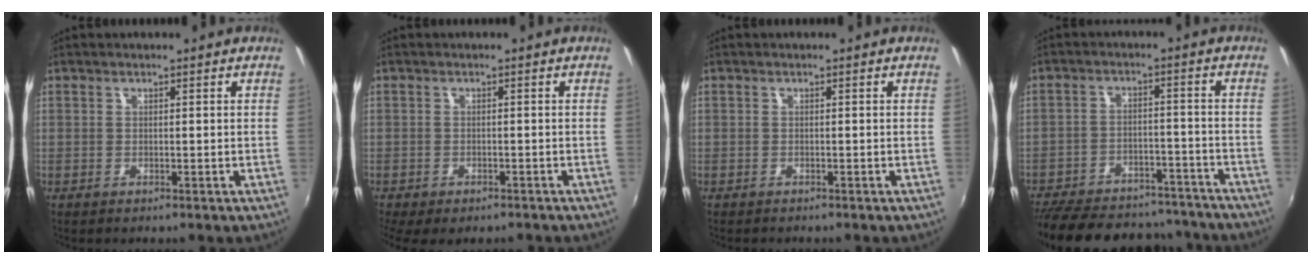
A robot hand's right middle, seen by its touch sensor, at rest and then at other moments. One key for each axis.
{"total": 6.1, "fx": -4.7, "fy": 2.2, "fz": 3.2, "tx": -0.078, "ty": -0.032, "tz": -0.071}
{"total": 0.8, "fx": -0.8, "fy": 0.0, "fz": 0.1, "tx": -0.004, "ty": -0.005, "tz": -0.014}
{"total": 25.7, "fx": -21.9, "fy": 9.4, "fz": 9.5, "tx": -0.209, "ty": 0.024, "tz": -0.287}